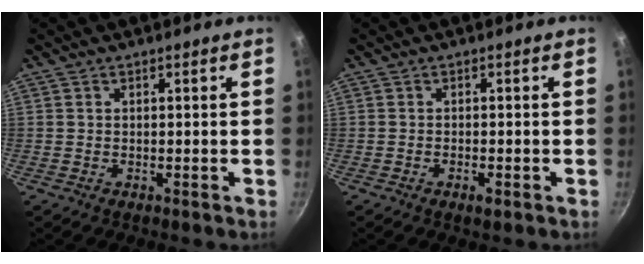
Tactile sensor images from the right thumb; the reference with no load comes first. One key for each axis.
{"total": 1.8, "fx": -0.9, "fy": 0.7, "fz": 1.4, "tx": -0.030, "ty": 0.003, "tz": -0.015}